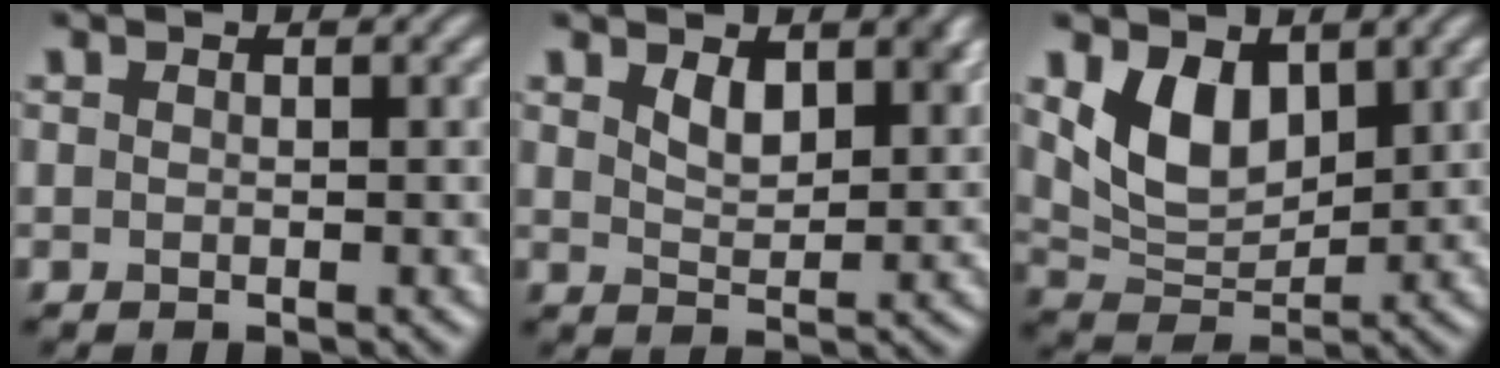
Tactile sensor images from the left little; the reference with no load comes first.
{"total": 3.2, "force": [1.9, 1.6, 2.1], "torque": [-0.044, -0.007, 0.035]}
{"total": 5.2, "force": [2.3, 3.2, 3.4], "torque": [-0.071, -0.015, 0.045]}